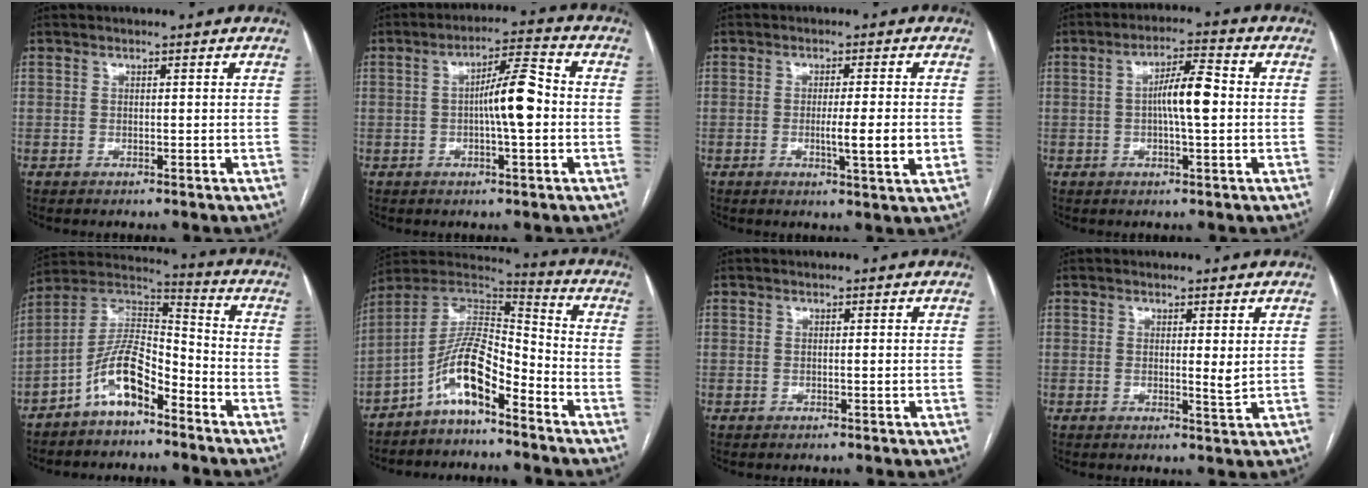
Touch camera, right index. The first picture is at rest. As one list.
[{"total": 7.7, "force": [-0.5, 0.9, 7.7], "torque": [-0.131, 0.016, -0.013]}, {"total": 6.0, "force": [-1.0, -0.1, 5.9], "torque": [-0.091, -0.010, -0.014]}, {"total": 6.7, "force": [-0.1, 0.9, 6.7], "torque": [-0.120, 0.011, -0.006]}, {"total": 10.6, "force": [-6.4, 4.0, 7.5], "torque": [-0.159, 0.029, -0.121]}, {"total": 11.1, "force": [-6.6, 3.1, 8.5], "torque": [-0.167, 0.029, -0.122]}, {"total": 0.6, "force": [0.0, 0.0, 0.6], "torque": [-0.015, -0.003, 0.001]}, {"total": 2.1, "force": [0.5, 0.1, 2.0], "torque": [-0.036, -0.007, 0.009]}]